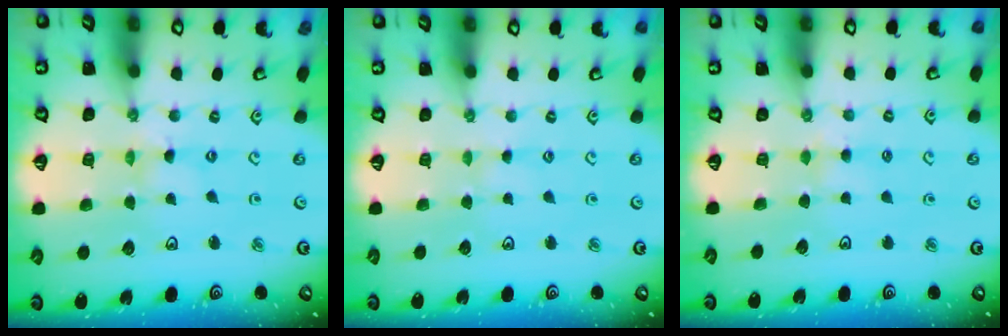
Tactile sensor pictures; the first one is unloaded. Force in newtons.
{"total": 0.9, "press": 0.9, "slide": 0.2}
{"total": 3.4, "press": 3.4, "slide": 0.6}